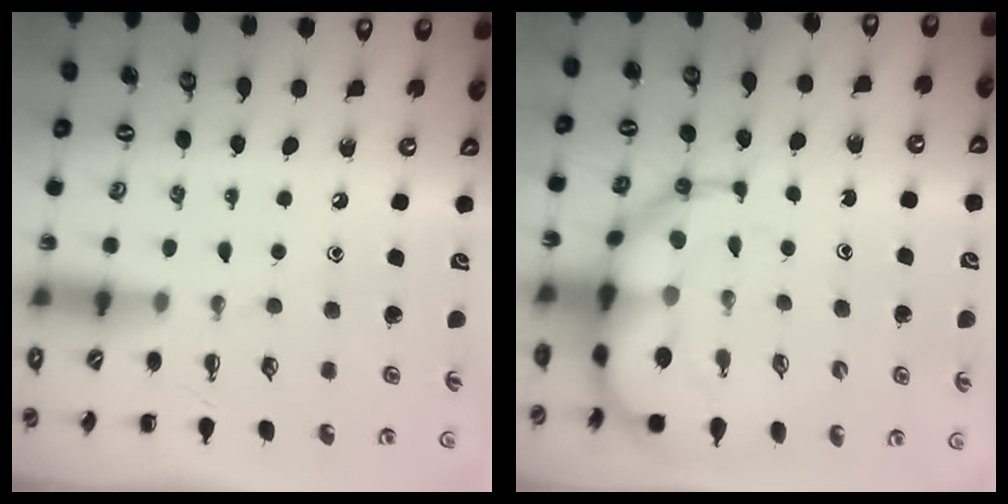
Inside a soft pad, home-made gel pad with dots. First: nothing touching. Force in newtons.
{"total": 10.9, "press": 10.5, "slide": 2.9}